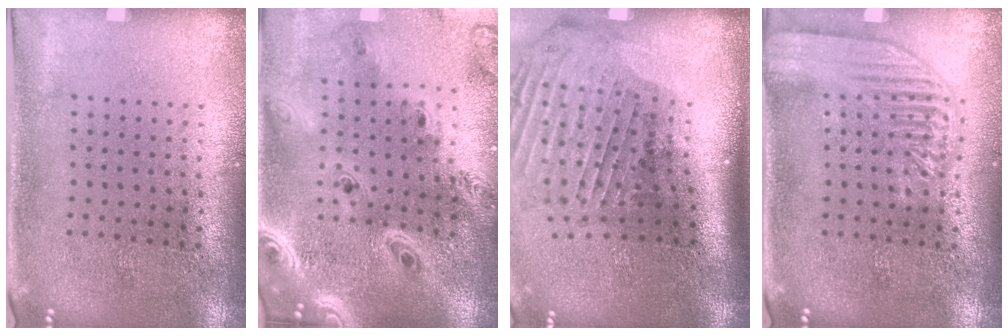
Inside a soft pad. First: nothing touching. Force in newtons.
{"total": 3.8, "press": 2.9, "slide": 2.4}
{"total": 2.4, "press": 1.8, "slide": 1.6}
{"total": 1.8, "press": 1.8, "slide": 0.3}